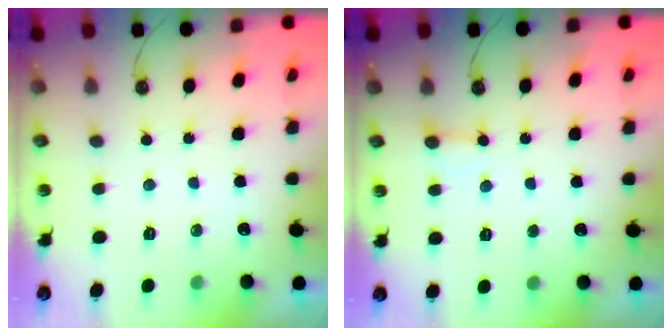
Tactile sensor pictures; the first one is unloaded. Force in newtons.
{"total": 2.8, "press": 2.8, "slide": 0.3}